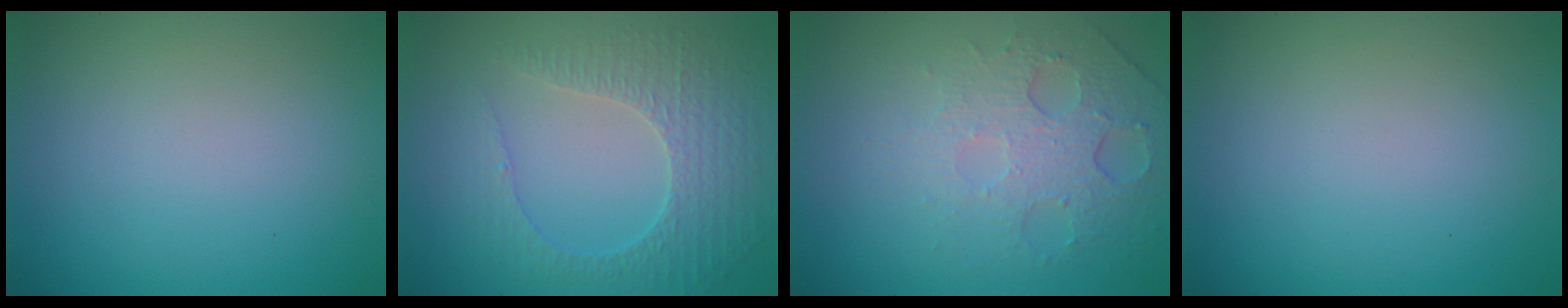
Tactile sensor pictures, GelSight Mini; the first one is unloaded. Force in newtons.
{"total": 4.5, "press": 3.3, "slide": 3.1}
{"total": 5.0, "press": 3.3, "slide": 3.8}
{"total": 0.0}